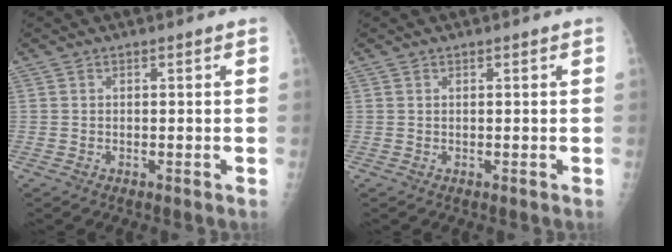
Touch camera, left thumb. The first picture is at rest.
{"total": 0.0}